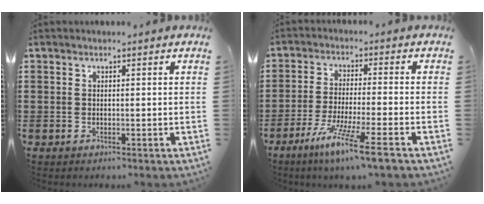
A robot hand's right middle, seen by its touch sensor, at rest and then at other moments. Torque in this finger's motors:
{"motor_torque": [2.14, 0.00, 0.51, 0.17]}